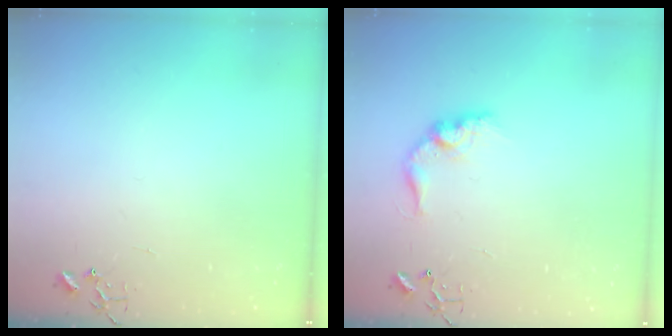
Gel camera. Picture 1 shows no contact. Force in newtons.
{"total": 11.6, "press": 11.5, "slide": 0.5}